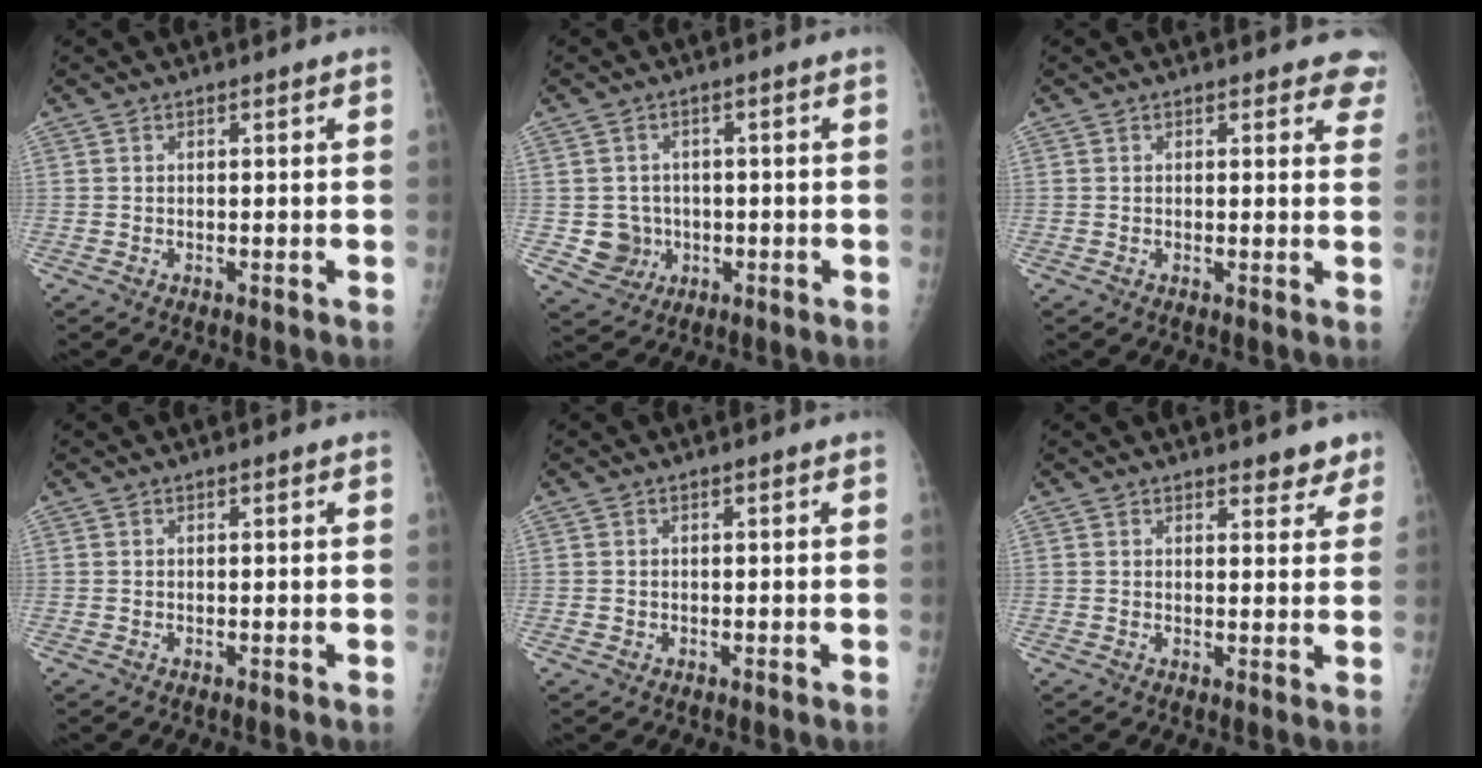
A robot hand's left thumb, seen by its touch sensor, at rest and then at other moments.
{"total": 5.4, "force": [-0.6, 5.3, 1.1], "torque": [0.008, 0.008, -0.003]}
{"total": 4.4, "force": [3.8, 2.0, 1.0], "torque": [0.028, -0.018, 0.021]}
{"total": 0.0}
{"total": 0.7, "force": [-0.1, 0.7, 0.2], "torque": [0.000, 0.002, -0.001]}
{"total": 3.8, "force": [3.1, 1.7, 1.3], "torque": [0.012, -0.018, 0.035]}